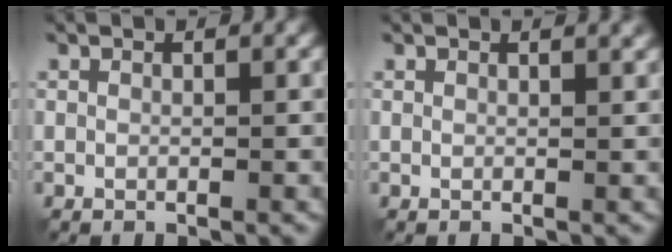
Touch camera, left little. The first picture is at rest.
{"total": 2.4, "force": [1.8, 1.0, 1.3], "torque": [0.001, 0.013, 0.011]}